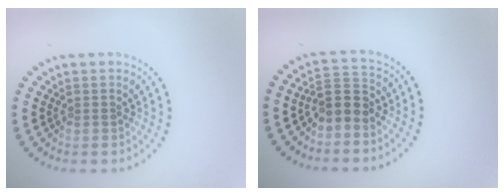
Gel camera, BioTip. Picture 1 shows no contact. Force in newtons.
{"total": 2.6, "press": 2.3, "slide": 1.3}